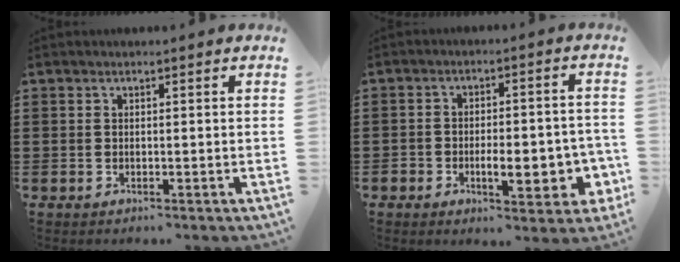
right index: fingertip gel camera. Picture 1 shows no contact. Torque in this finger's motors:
{"motor_torque": [1.21, -0.73, 0.25, 0.06]}